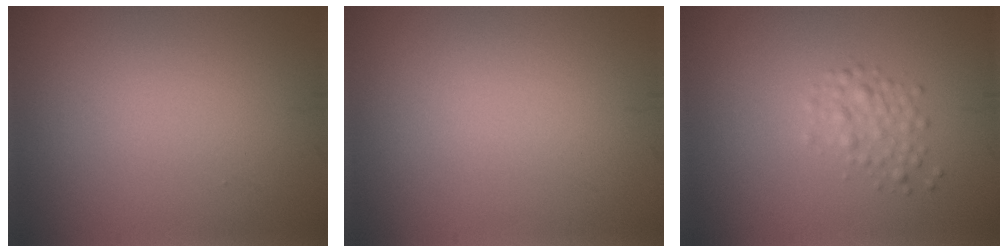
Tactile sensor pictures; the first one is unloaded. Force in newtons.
{"total": 0.0}
{"total": 1.8, "press": 1.8, "slide": 0.0}